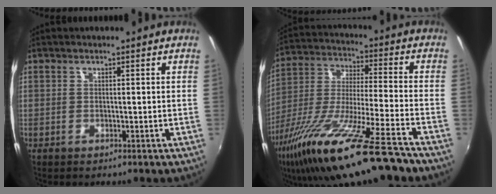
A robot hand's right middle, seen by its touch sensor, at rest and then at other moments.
{"total": 23.2, "force": [-15.9, 1.9, 16.8], "torque": [-0.314, -0.069, -0.275]}